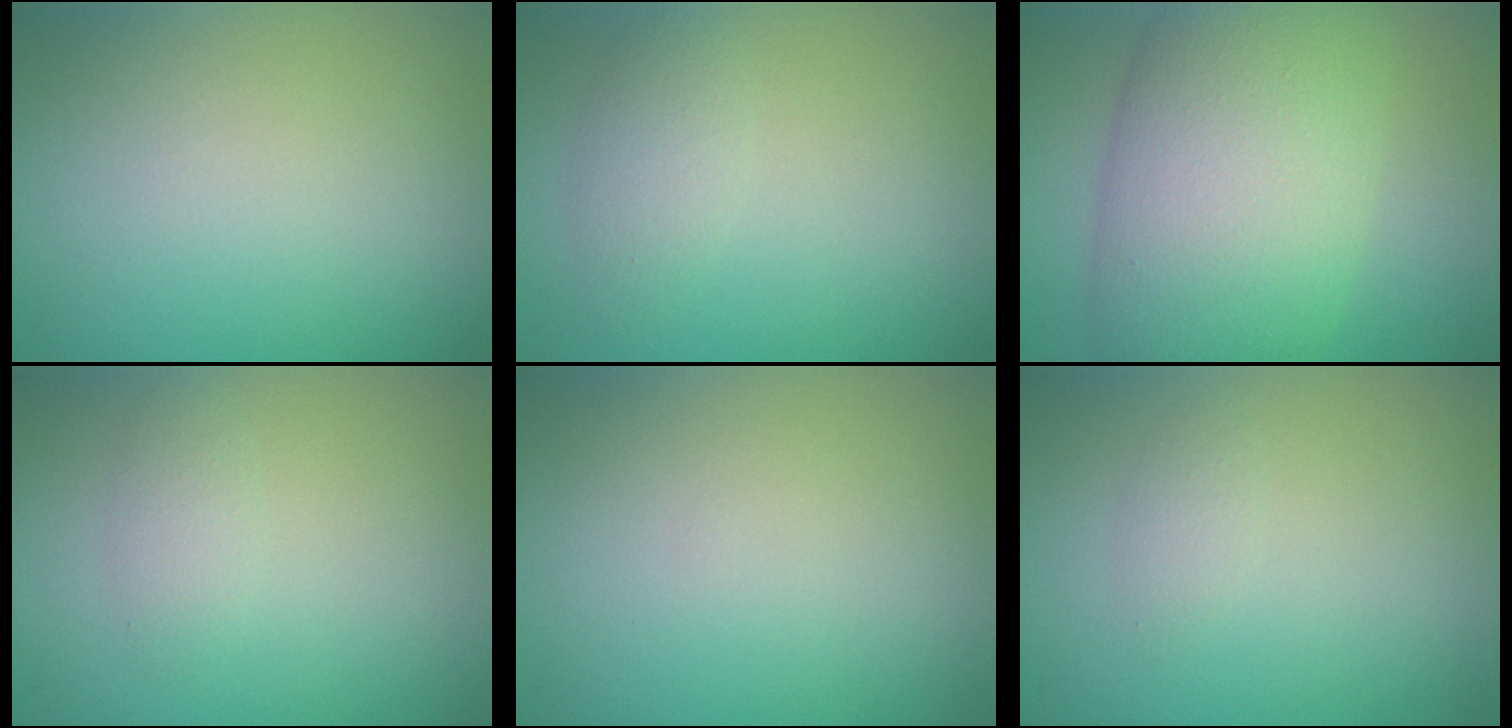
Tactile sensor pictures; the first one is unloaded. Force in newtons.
{"total": 1.9, "press": 1.9, "slide": 0.1}
{"total": 11.8, "press": 11.8, "slide": 0.3}
{"total": 1.3, "press": 1.3, "slide": 0.1}
{"total": 0.0}
{"total": 0.8, "press": 0.8, "slide": 0.0}